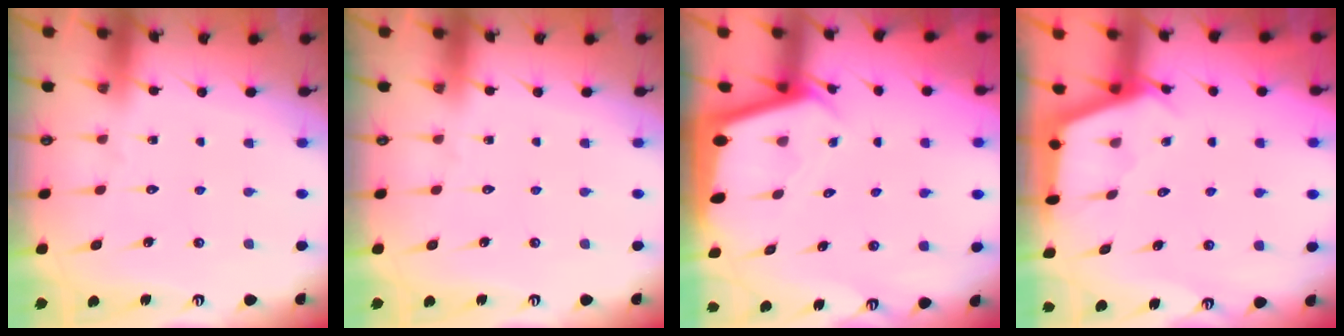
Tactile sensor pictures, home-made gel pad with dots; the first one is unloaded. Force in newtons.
{"total": 0.0}
{"total": 2.4, "press": 2.4, "slide": 0.2}
{"total": 2.8, "press": 2.8, "slide": 0.3}